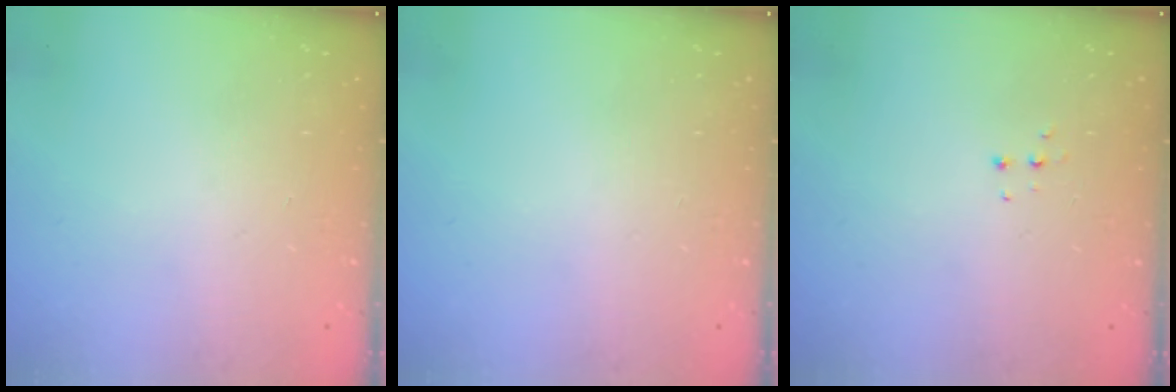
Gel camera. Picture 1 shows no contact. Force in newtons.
{"total": 0.0}
{"total": 4.5, "press": 4.5, "slide": 0.4}